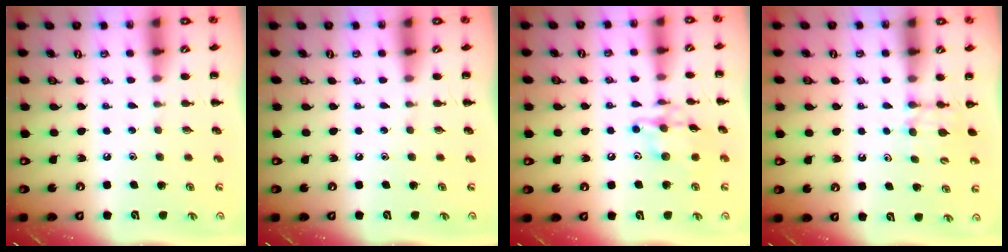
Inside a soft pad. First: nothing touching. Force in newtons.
{"total": 0.0}
{"total": 12.2, "press": 12.2, "slide": 0.6}
{"total": 6.2, "press": 6.1, "slide": 1.4}